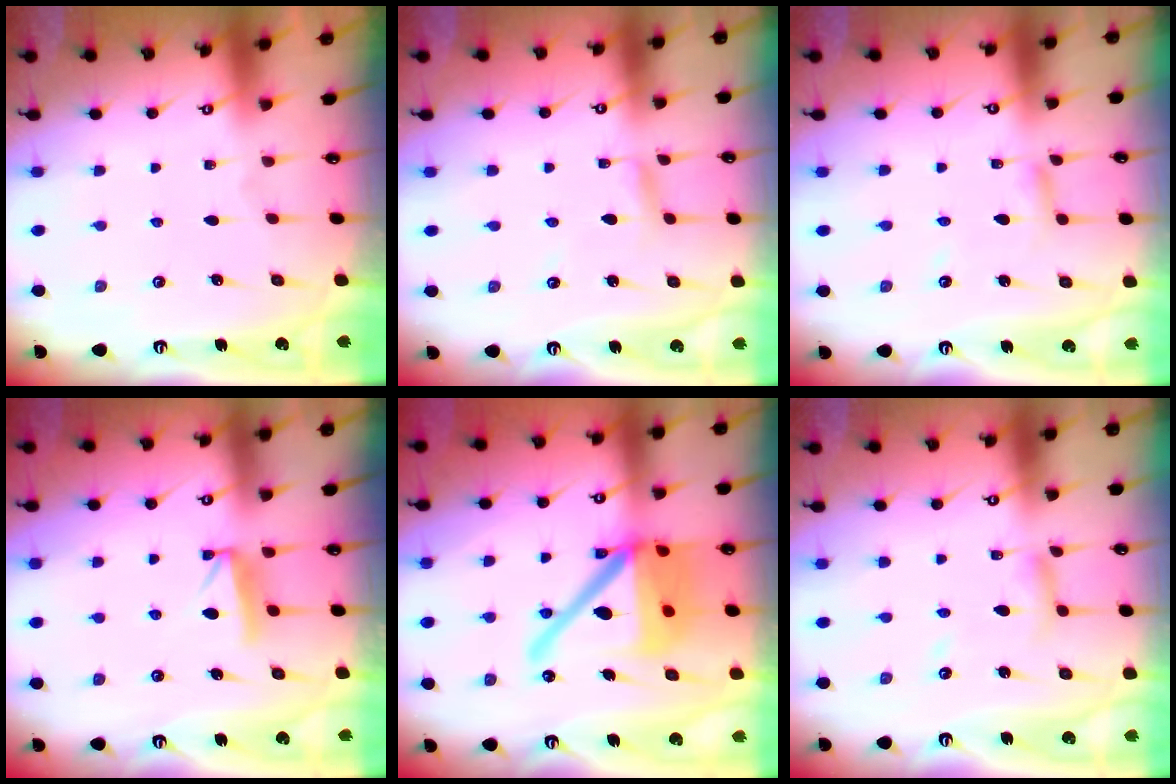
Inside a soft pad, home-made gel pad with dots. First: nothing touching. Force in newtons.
{"total": 2.5, "press": 2.5, "slide": 0.2}
{"total": 4.1, "press": 4.1, "slide": 0.3}
{"total": 7.7, "press": 7.7, "slide": 0.7}
{"total": 21.3, "press": 21.1, "slide": 3.1}
{"total": 7.1, "press": 7.1, "slide": 0.5}